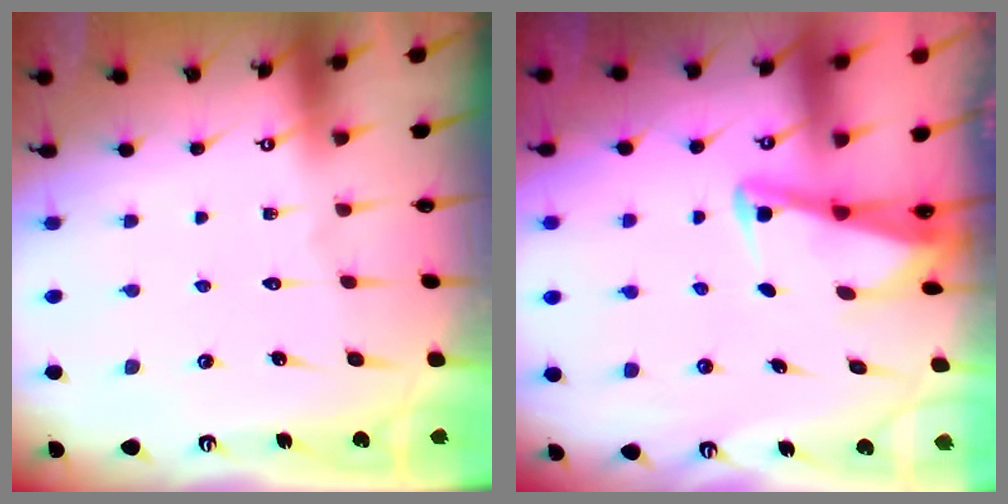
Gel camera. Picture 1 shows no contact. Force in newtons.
{"total": 3.0, "press": 2.9, "slide": 0.3}